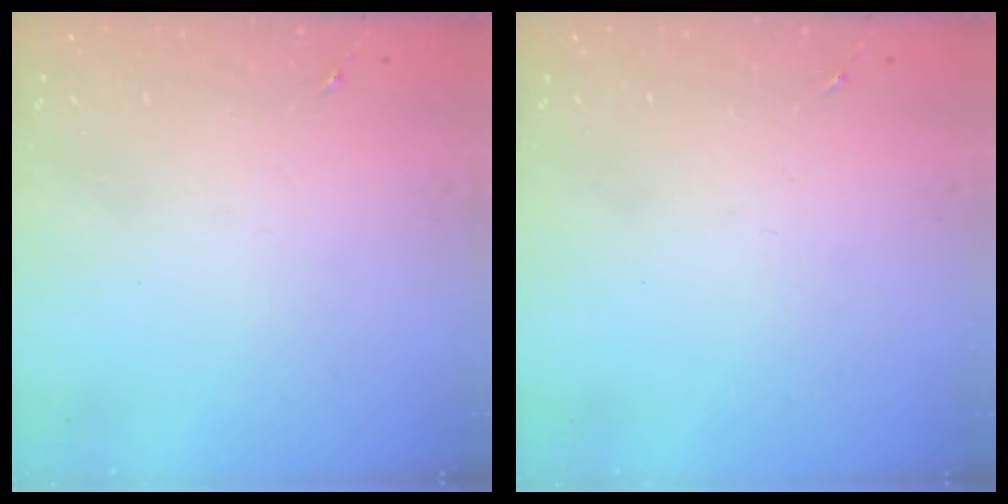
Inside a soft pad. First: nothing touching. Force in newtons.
{"total": 0.0}